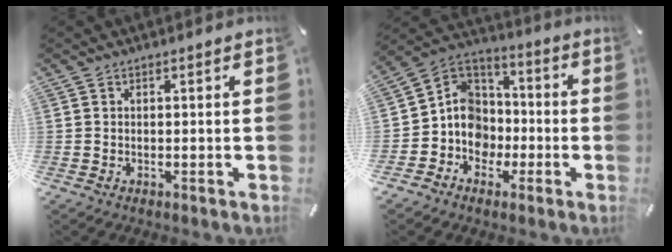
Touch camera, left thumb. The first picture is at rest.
{"total": 10.5, "force": [-3.0, 9.9, 2.1], "torque": [-0.060, 0.013, -0.054]}